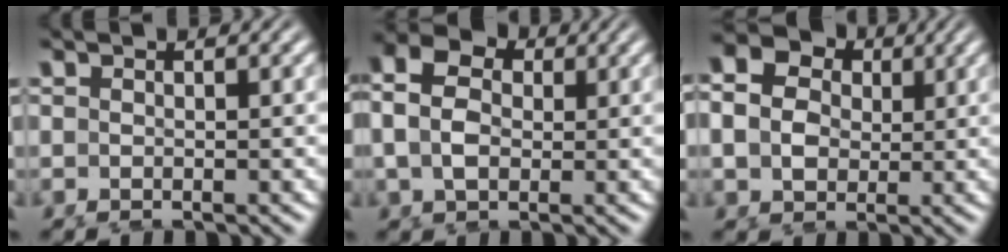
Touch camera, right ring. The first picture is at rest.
{"total": 6.6, "force": [1.3, 5.1, 4.0], "torque": [-0.082, 0.001, 0.015]}
{"total": 11.0, "force": [2.7, 9.1, 5.5], "torque": [-0.103, 0.004, 0.030]}